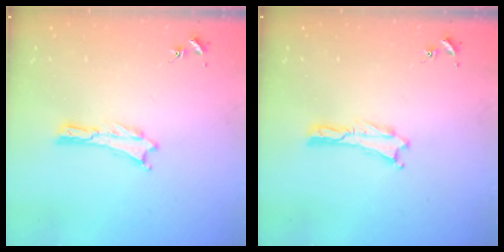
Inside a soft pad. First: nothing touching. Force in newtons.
{"total": 0.0}